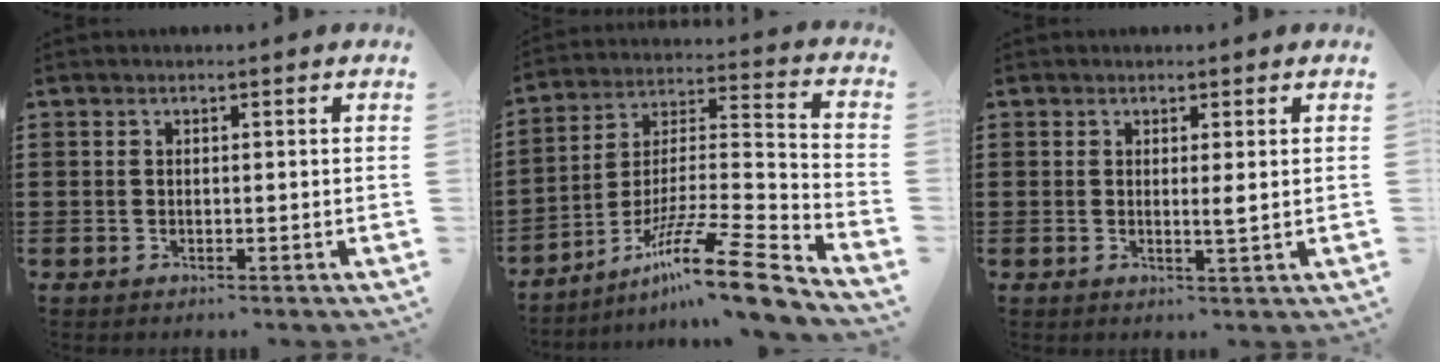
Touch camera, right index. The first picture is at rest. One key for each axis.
{"total": 14.5, "fx": -10.1, "fy": 1.3, "fz": 10.3, "tx": -0.168, "ty": 0.023, "tz": -0.184}
{"total": 1.7, "fx": 0.4, "fy": -0.1, "fz": 1.6, "tx": -0.033, "ty": -0.003, "tz": 0.005}